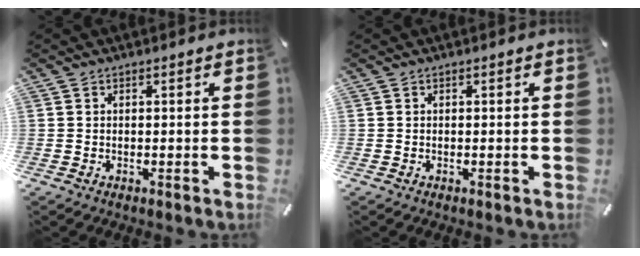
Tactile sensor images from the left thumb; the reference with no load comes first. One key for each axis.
{"total": 0.0}